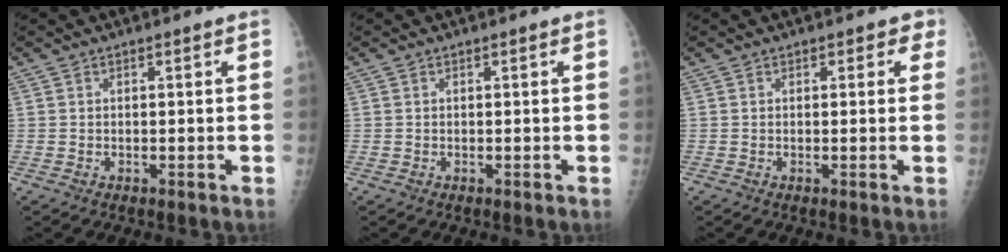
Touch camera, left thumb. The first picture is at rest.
{"total": 0.0}
{"total": 2.1, "force": [1.0, 1.4, 1.2], "torque": [0.012, 0.001, 0.006]}